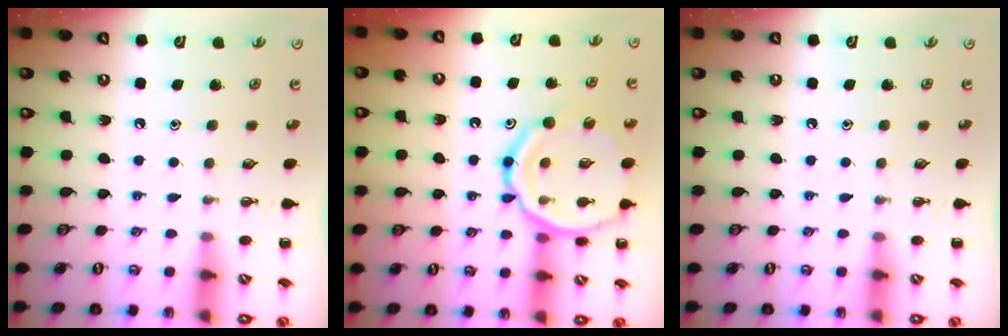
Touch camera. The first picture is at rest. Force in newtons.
{"total": 17.6, "press": 17.5, "slide": 2.2}
{"total": 0.0}